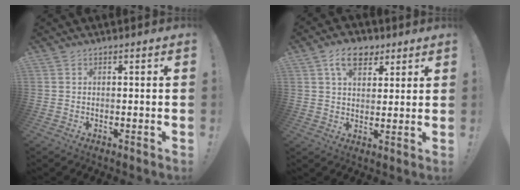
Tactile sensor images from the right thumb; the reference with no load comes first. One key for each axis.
{"total": 9.4, "fx": 4.9, "fy": 6.2, "fz": 5.1, "tx": -0.072, "ty": -0.009, "tz": 0.091}